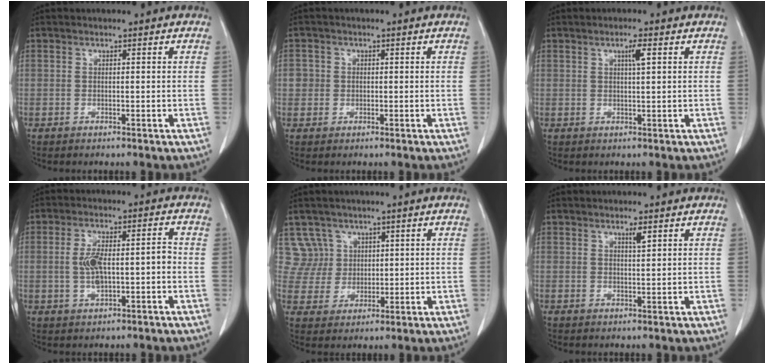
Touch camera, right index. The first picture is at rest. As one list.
[{"total": 2.3, "force": [0.2, 2.3, 0.3], "torque": [0.009, 0.009, 0.005]}, {"total": 2.1, "force": [0.8, 0.0, 1.9], "torque": [-0.036, -0.001, 0.014]}, {"total": 6.6, "force": [-0.9, 2.2, 6.2], "torque": [-0.120, 0.020, -0.011]}, {"total": 5.5, "force": [2.8, 4.6, -0.7], "torque": [0.025, 0.012, 0.062]}, {"total": 1.5, "force": [0.9, 0.1, 1.2], "torque": [-0.022, -0.003, 0.015]}]